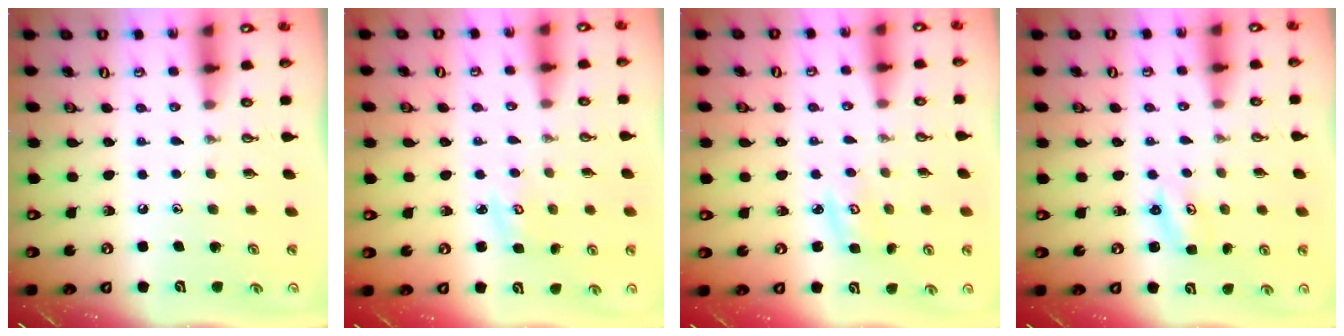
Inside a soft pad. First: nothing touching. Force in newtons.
{"total": 2.9, "press": 2.8, "slide": 0.3}
{"total": 3.7, "press": 3.6, "slide": 0.4}
{"total": 2.2, "press": 2.1, "slide": 0.4}